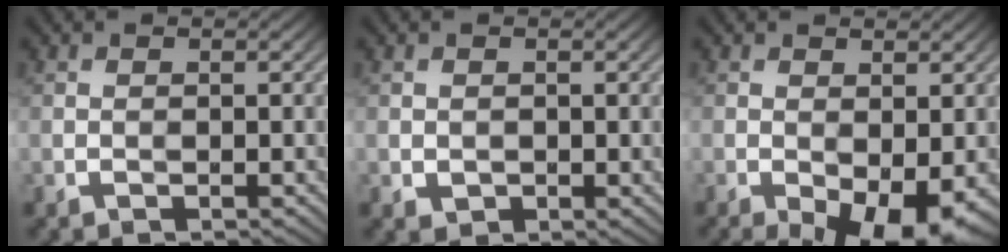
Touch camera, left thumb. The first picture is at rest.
{"total": 1.0, "force": [-0.1, 1.0, 0.4], "torque": [-0.006, -0.006, 0.003]}
{"total": 7.4, "force": [-3.1, 3.0, 6.0], "torque": [-0.103, -0.012, -0.040]}